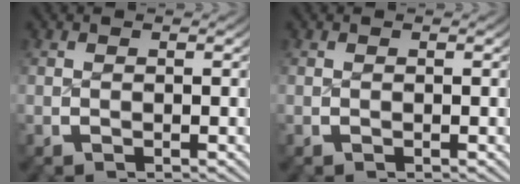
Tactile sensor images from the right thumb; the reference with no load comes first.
{"total": 0.0}